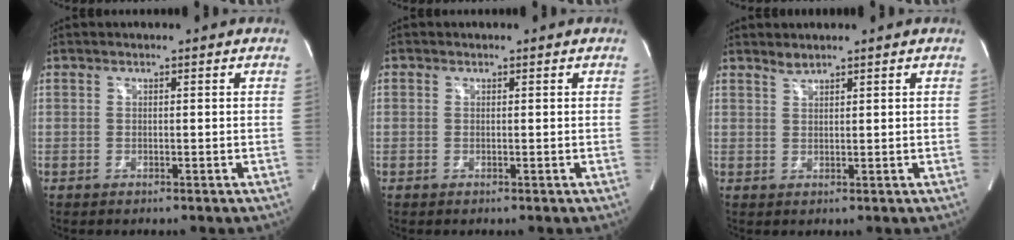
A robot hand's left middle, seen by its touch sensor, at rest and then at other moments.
{"total": 2.1, "force": [-0.9, -1.7, -0.8], "torque": [0.014, -0.012, -0.017]}
{"total": 1.2, "force": [1.2, 0.0, 0.2], "torque": [-0.004, 0.000, 0.027]}